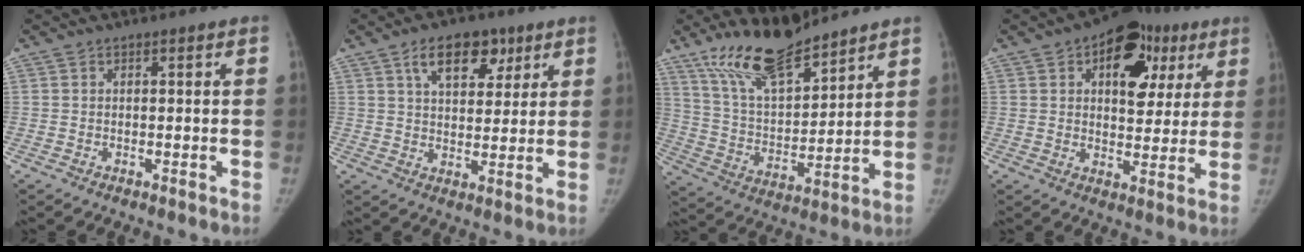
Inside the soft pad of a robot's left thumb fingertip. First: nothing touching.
{"total": 10.0, "force": [5.4, 5.8, 6.1], "torque": [-0.063, -0.020, 0.086]}
{"total": 15.2, "force": [12.2, 4.8, 7.7], "torque": [-0.113, -0.068, 0.235]}
{"total": 16.0, "force": [6.9, 9.8, 10.7], "torque": [-0.087, -0.005, 0.097]}